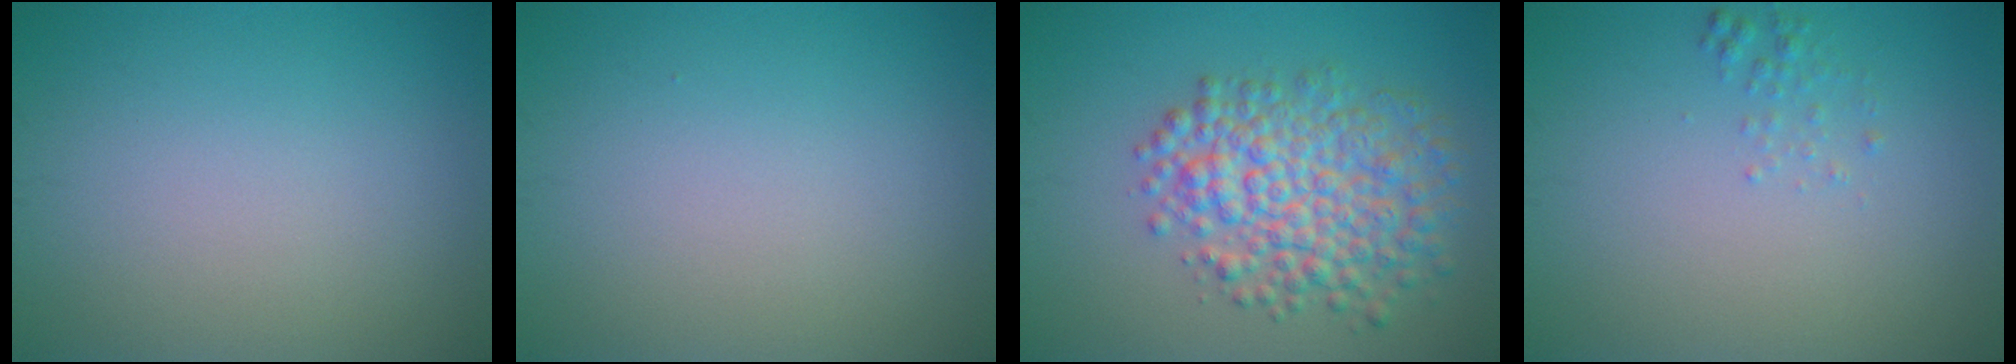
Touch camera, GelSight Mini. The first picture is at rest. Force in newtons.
{"total": 0.0}
{"total": 6.8, "press": 6.8, "slide": 0.1}
{"total": 1.0, "press": 1.0, "slide": 0.0}